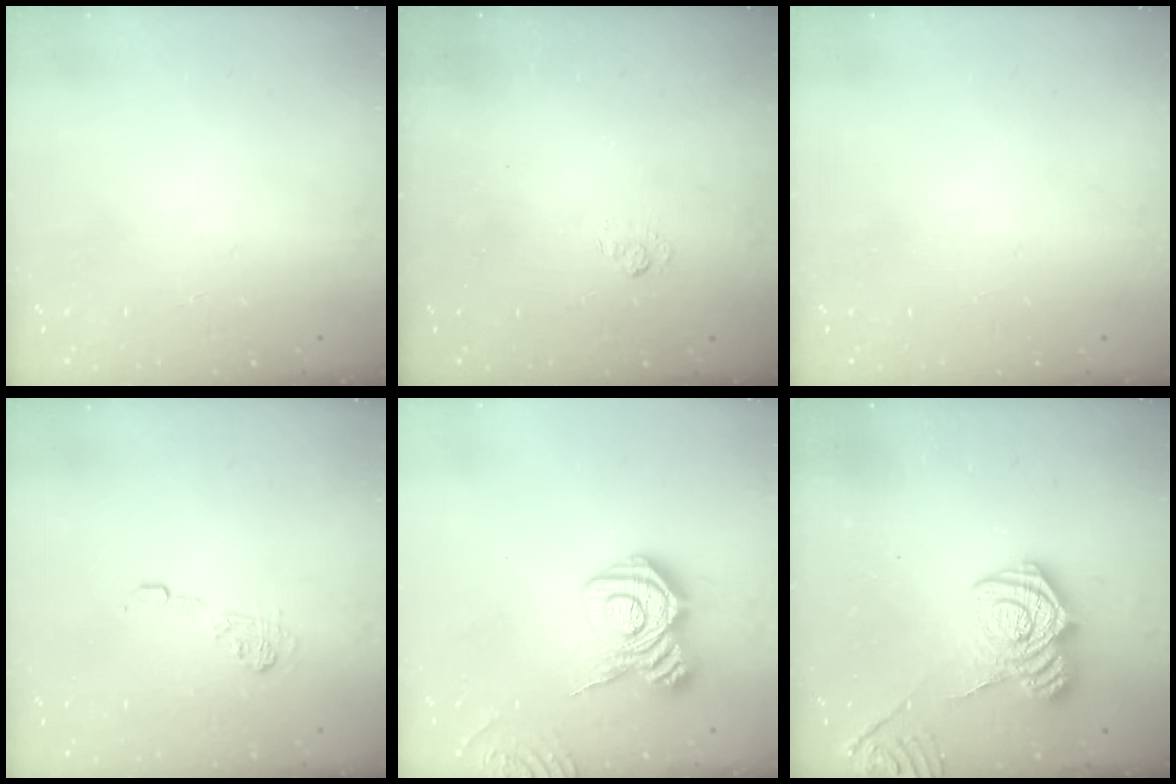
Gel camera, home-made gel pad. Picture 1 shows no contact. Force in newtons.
{"total": 2.7, "press": 2.3, "slide": 1.5}
{"total": 0.0}
{"total": 7.8, "press": 7.8, "slide": 0.6}
{"total": 14.7, "press": 14.6, "slide": 1.0}
{"total": 13.9, "press": 13.8, "slide": 1.0}